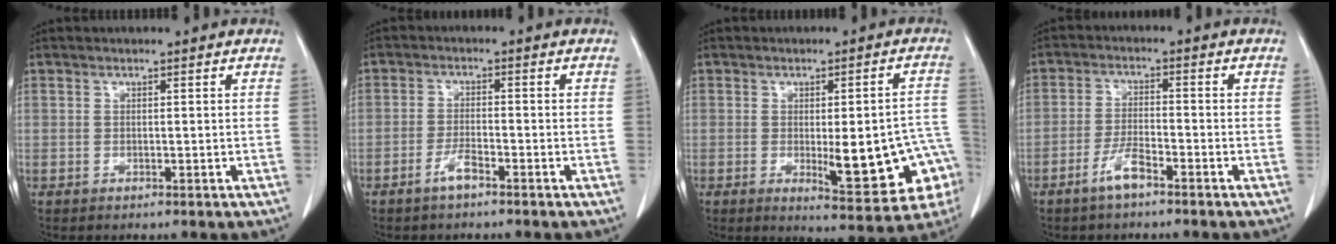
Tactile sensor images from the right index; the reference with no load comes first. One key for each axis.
{"total": 2.8, "fx": -2.0, "fy": 0.4, "fz": 2.0, "tx": -0.038, "ty": 0.001, "tz": -0.040}
{"total": 14.6, "fx": -3.6, "fy": 3.7, "fz": 13.7, "tx": -0.117, "ty": 0.016, "tz": -0.031}
{"total": 4.2, "fx": -3.0, "fy": 0.7, "fz": 2.9, "tx": -0.060, "ty": 0.000, "tz": -0.058}